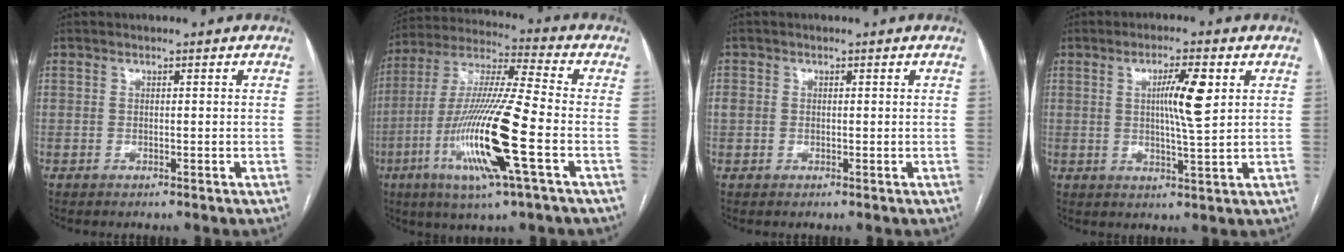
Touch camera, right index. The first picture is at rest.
{"total": 18.4, "force": [-5.8, 0.5, 17.5], "torque": [-0.359, -0.019, -0.112]}
{"total": 1.4, "force": [0.1, 1.3, 0.6], "torque": [-0.012, 0.011, 0.006]}
{"total": 6.7, "force": [1.8, 0.2, 6.4], "torque": [-0.112, 0.000, 0.029]}